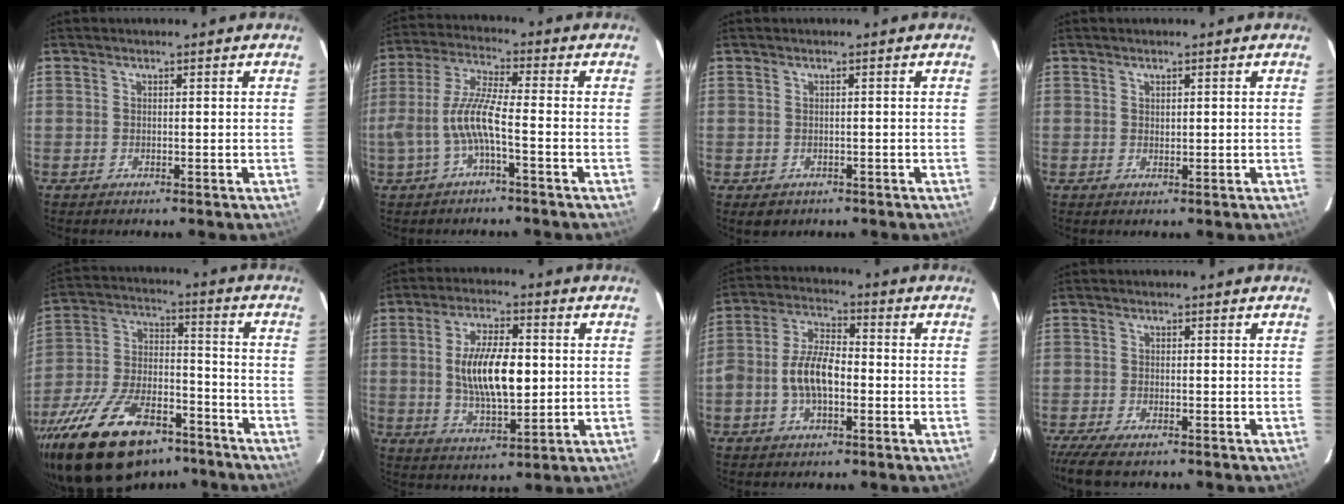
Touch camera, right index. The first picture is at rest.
{"total": 8.6, "force": [-2.8, 1.2, 8.1], "torque": [-0.183, 0.006, -0.048]}
{"total": 2.0, "force": [-0.8, 1.7, 0.6], "torque": [-0.013, -0.003, -0.004]}
{"total": 0.7, "force": [0.5, 0.4, 0.2], "torque": [-0.003, 0.001, 0.010]}
{"total": 25.8, "force": [-17.6, 11.8, 14.7], "torque": [-0.292, -0.007, -0.277]}
{"total": 12.6, "force": [0.6, 5.2, 11.5], "torque": [-0.211, 0.000, 0.016]}
{"total": 8.8, "force": [-2.1, 4.6, 7.2], "torque": [-0.148, 0.016, -0.039]}
{"total": 6.5, "force": [-5.2, 1.5, 3.7], "torque": [-0.093, -0.030, -0.098]}